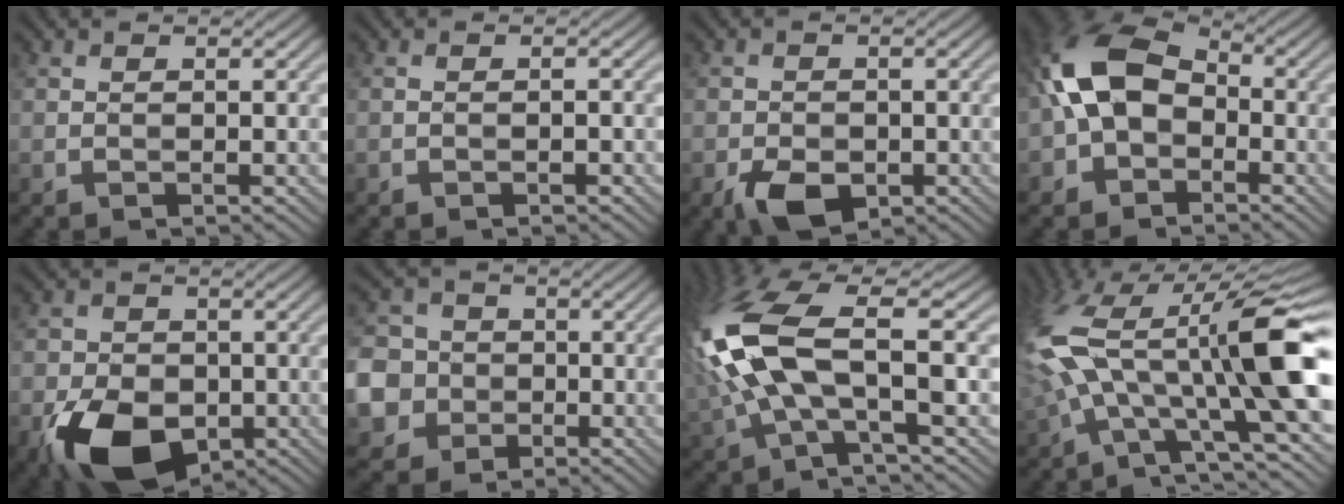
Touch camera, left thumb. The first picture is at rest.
{"total": 0.7, "force": [-0.5, 0.1, 0.5], "torque": [-0.008, 0.004, -0.009]}
{"total": 4.8, "force": [-2.5, 2.9, 2.9], "torque": [-0.055, -0.010, -0.046]}
{"total": 10.6, "force": [-1.5, 7.4, 7.4], "torque": [-0.169, 0.016, -0.050]}
{"total": 11.3, "force": [-5.1, 7.4, 6.9], "torque": [-0.132, -0.034, -0.093]}
{"total": 9.7, "force": [-2.7, 8.9, 2.9], "torque": [-0.100, -0.021, -0.077]}
{"total": 13.7, "force": [0.8, 5.4, 12.5], "torque": [-0.308, 0.006, 0.009]}
{"total": 17.9, "force": [-0.6, 7.4, 16.3], "torque": [-0.316, 0.003, -0.006]}